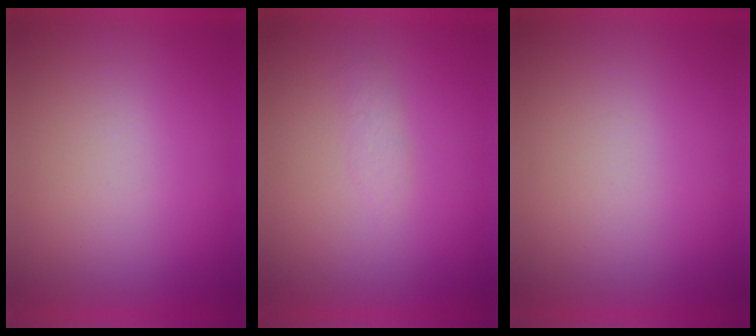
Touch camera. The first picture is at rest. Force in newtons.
{"total": 1.4}
{"total": 0.0}